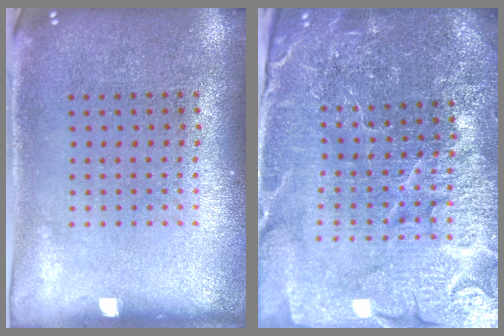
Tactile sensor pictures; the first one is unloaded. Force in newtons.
{"total": 5.7, "press": 5.2, "slide": 2.3}